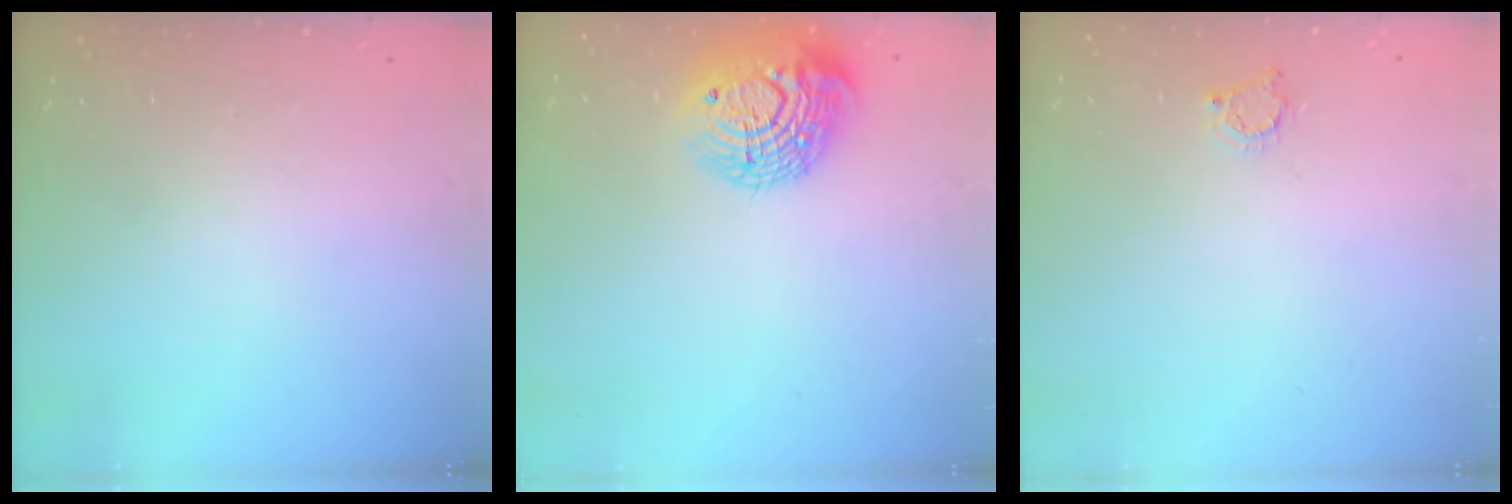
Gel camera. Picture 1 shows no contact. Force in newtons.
{"total": 16.7, "press": 16.7, "slide": 1.0}
{"total": 3.2, "press": 3.2, "slide": 0.3}